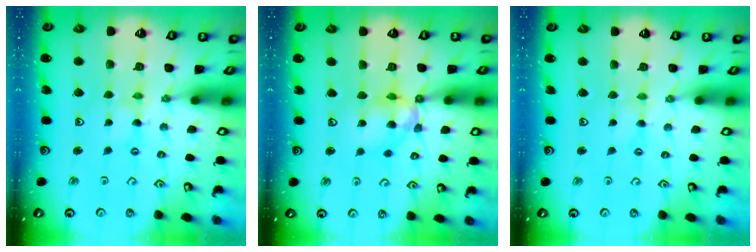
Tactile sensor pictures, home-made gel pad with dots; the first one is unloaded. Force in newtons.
{"total": 12.0, "press": 11.9, "slide": 1.4}
{"total": 1.3, "press": 1.3, "slide": 0.3}